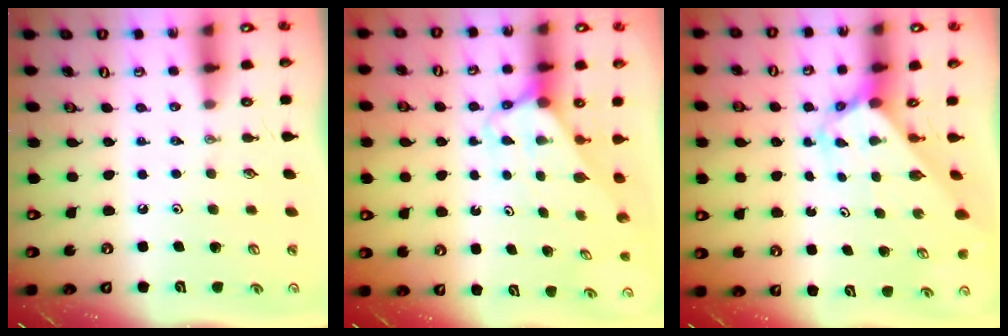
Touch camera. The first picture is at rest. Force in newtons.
{"total": 2.8, "press": 2.8, "slide": 0.2}
{"total": 2.6, "press": 2.6, "slide": 0.2}